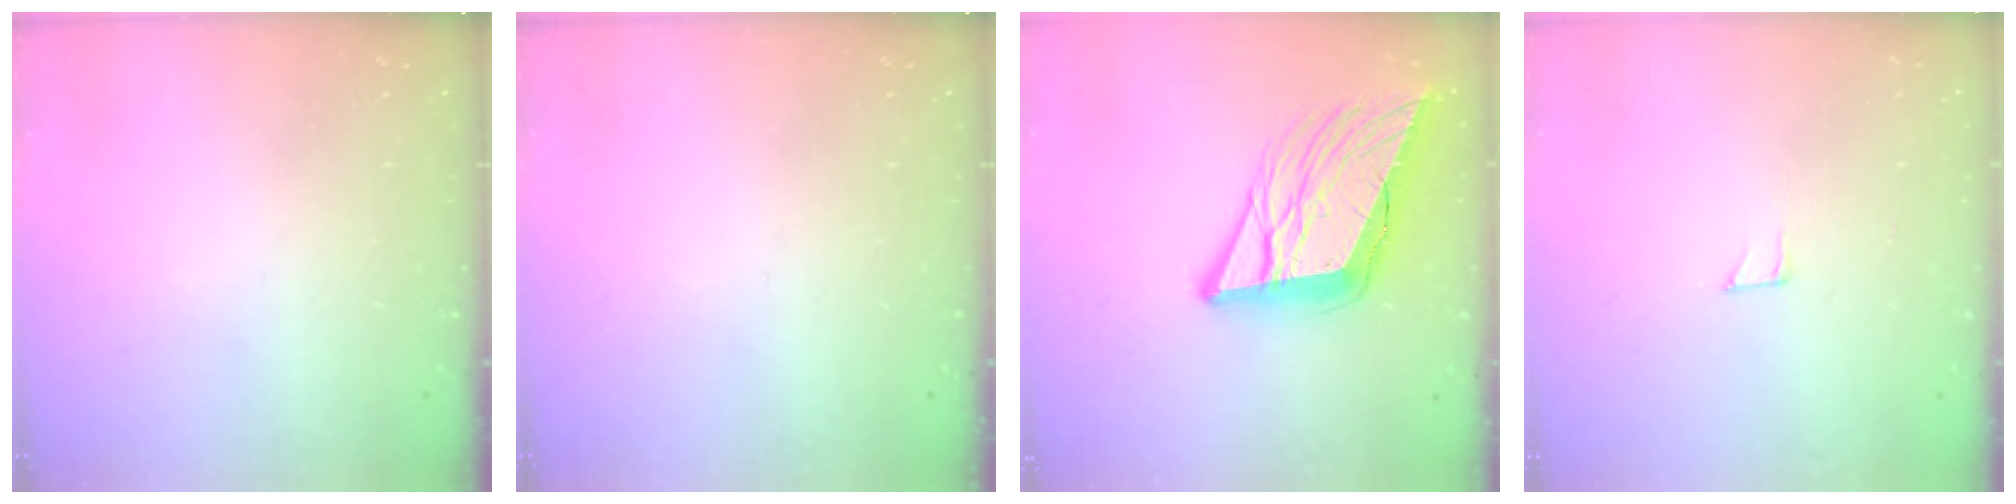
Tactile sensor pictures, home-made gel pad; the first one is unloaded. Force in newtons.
{"total": 0.0}
{"total": 15.3, "press": 15.1, "slide": 2.7}
{"total": 4.3, "press": 4.3, "slide": 0.4}